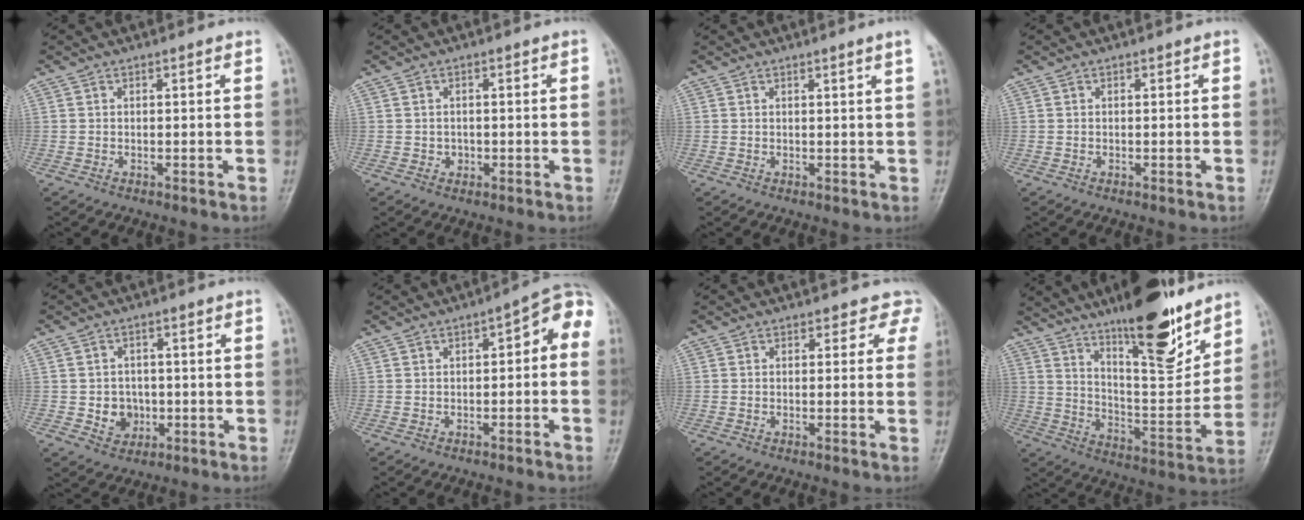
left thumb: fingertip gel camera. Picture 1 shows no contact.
{"total": 1.5, "force": [-0.3, 1.4, 0.4], "torque": [0.003, 0.004, -0.003]}
{"total": 1.9, "force": [1.2, -0.7, 1.3], "torque": [-0.022, -0.007, 0.019]}
{"total": 0.0}
{"total": 5.3, "force": [-0.9, 4.8, 2.2], "torque": [-0.007, 0.008, -0.010]}
{"total": 6.2, "force": [-0.4, 3.1, 5.4], "torque": [-0.040, 0.041, -0.017]}
{"total": 3.1, "force": [2.2, 2.2, 0.3], "torque": [0.031, -0.009, -0.002]}
{"total": 19.3, "force": [13.3, 5.3, 13.0], "torque": [-0.162, -0.086, 0.217]}